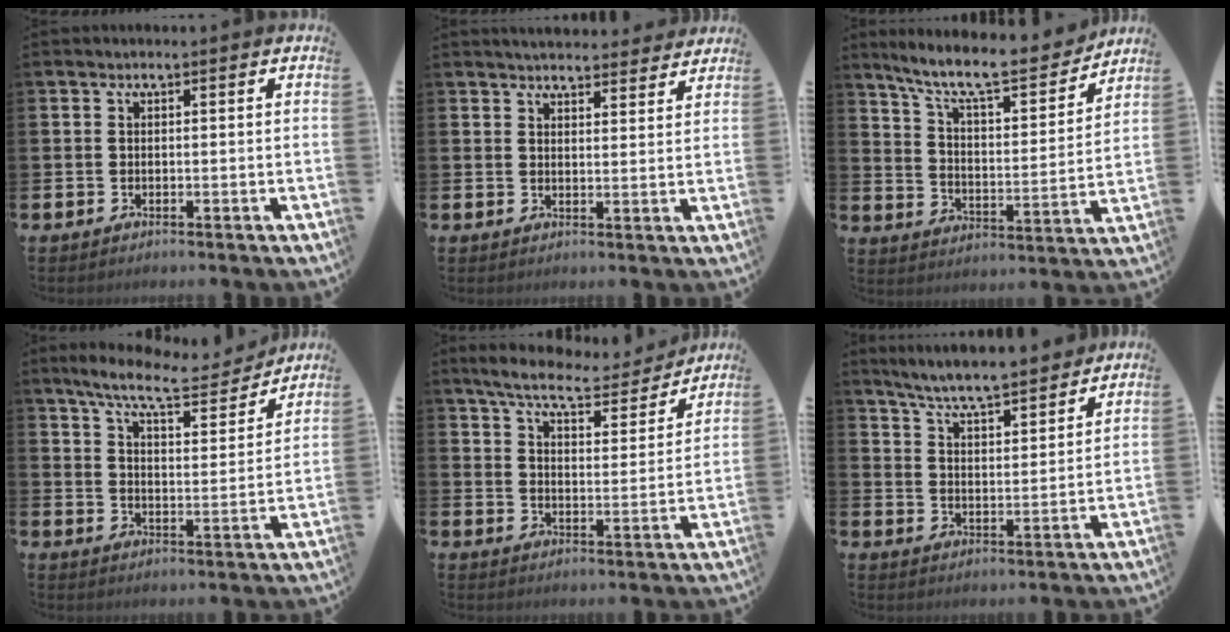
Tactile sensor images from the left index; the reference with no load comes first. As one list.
[{"total": 3.9, "force": [3.8, 0.5, 0.2], "torque": [-0.005, -0.024, 0.069]}, {"total": 10.0, "force": [8.7, 1.8, 4.5], "torque": [-0.120, -0.057, 0.147]}, {"total": 8.8, "force": [7.8, 1.4, 3.8], "torque": [-0.101, -0.041, 0.135]}, {"total": 4.8, "force": [4.7, 0.7, 0.6], "torque": [-0.021, -0.036, 0.078]}, {"total": 6.4, "force": [6.2, 0.2, 1.7], "torque": [-0.063, -0.043, 0.108]}]